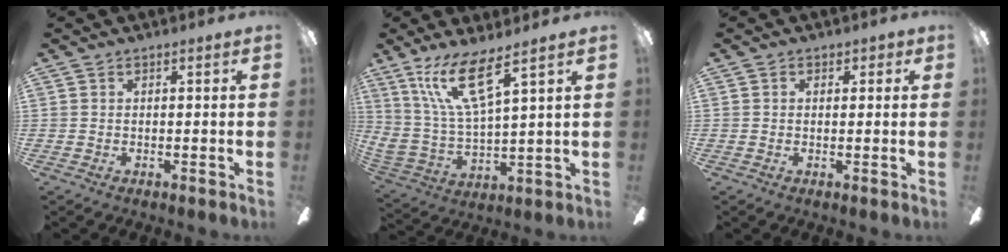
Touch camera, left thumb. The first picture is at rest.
{"total": 15.4, "force": [9.2, 3.8, 11.8], "torque": [-0.256, -0.032, 0.159]}
{"total": 1.4, "force": [0.1, 1.1, 0.8], "torque": [0.000, 0.000, -0.002]}